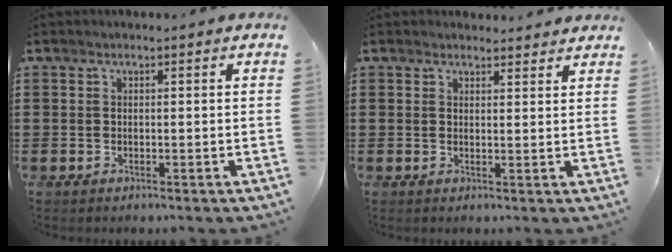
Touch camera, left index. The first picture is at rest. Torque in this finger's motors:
{"motor_torque": [1.27, -0.73, 0.23, 0.02]}